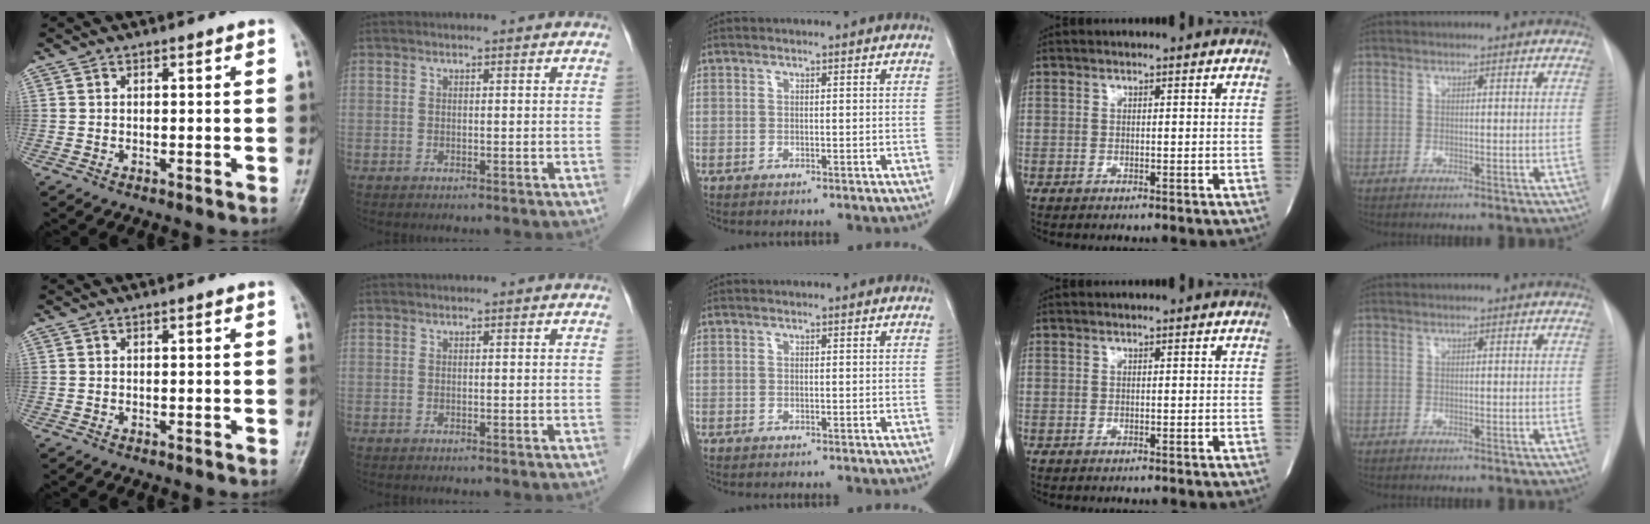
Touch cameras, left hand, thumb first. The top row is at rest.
{}